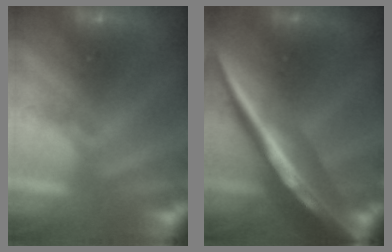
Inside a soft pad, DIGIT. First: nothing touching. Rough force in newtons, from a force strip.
{"total": 7.2}